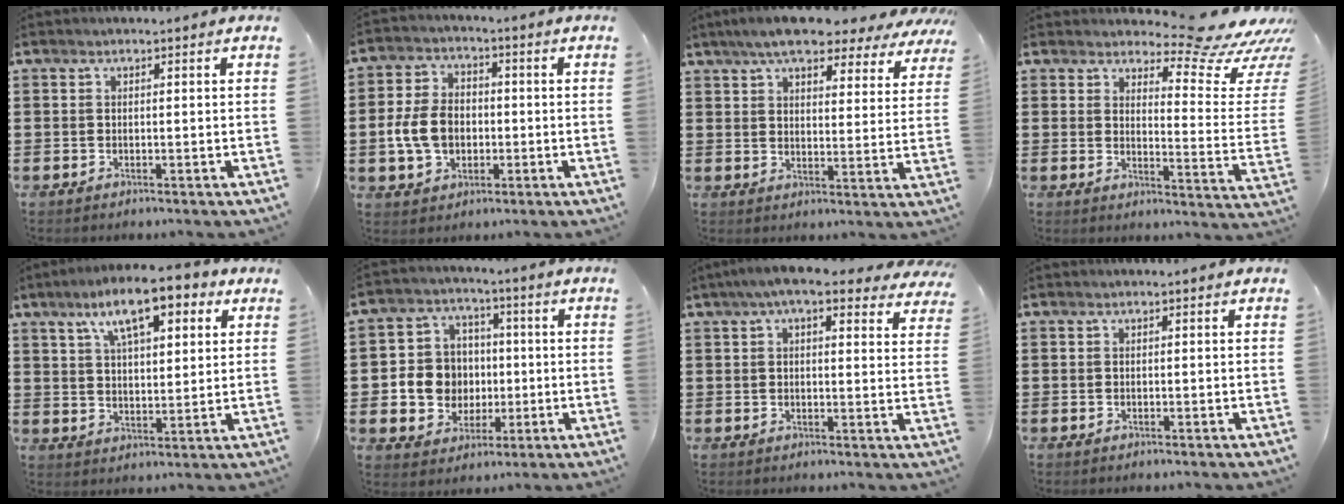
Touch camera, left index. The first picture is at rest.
{"total": 7.5, "force": [-1.0, 5.6, 4.9], "torque": [-0.123, 0.007, -0.025]}
{"total": 7.2, "force": [6.4, 1.3, 3.1], "torque": [-0.076, -0.020, 0.112]}
{"total": 9.3, "force": [8.1, 1.0, 4.4], "torque": [-0.078, -0.061, 0.135]}
{"total": 10.4, "force": [6.5, 3.0, 7.5], "torque": [-0.136, -0.008, 0.110]}
{"total": 8.0, "force": [0.0, 7.7, 2.1], "torque": [-0.069, 0.016, 0.007]}
{"total": 6.5, "force": [5.0, 1.2, 4.0], "torque": [-0.092, -0.003, 0.090]}
{"total": 0.0}